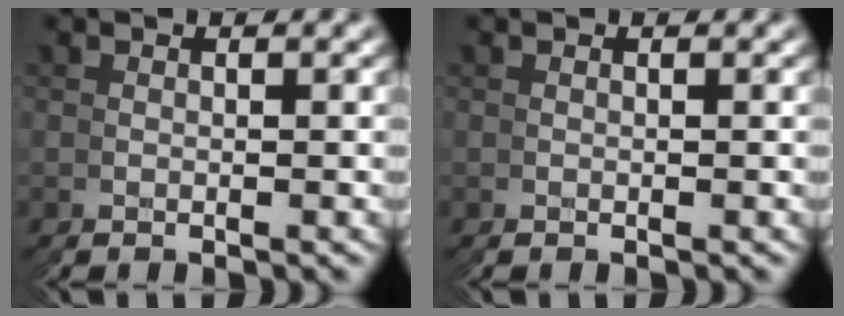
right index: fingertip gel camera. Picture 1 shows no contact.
{"total": 0.0}